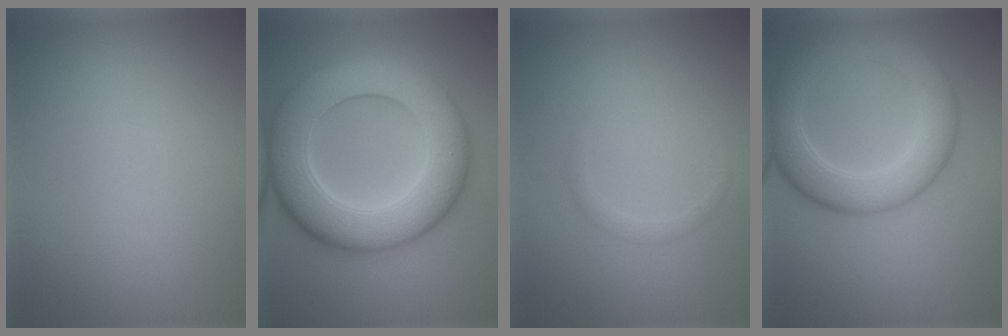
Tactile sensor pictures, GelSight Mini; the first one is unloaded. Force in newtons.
{"total": 11.6, "press": 11.6, "slide": 0.2}
{"total": 0.8, "press": 0.8, "slide": 0.1}
{"total": 6.3, "press": 6.3, "slide": 0.3}